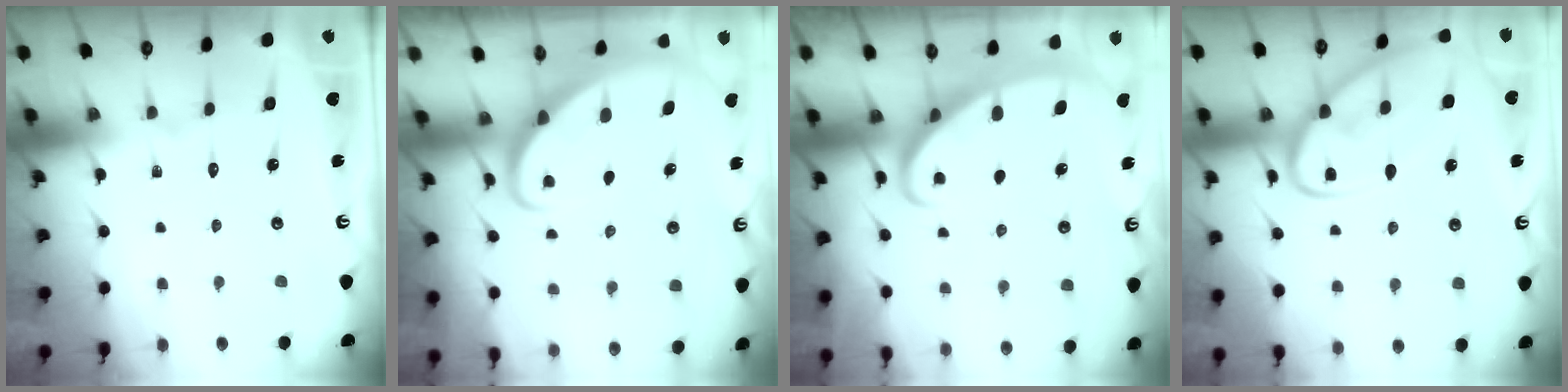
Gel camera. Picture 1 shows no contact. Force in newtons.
{"total": 2.5, "press": 2.5, "slide": 0.2}
{"total": 2.6, "press": 2.6, "slide": 0.4}
{"total": 11.9, "press": 11.8, "slide": 1.2}